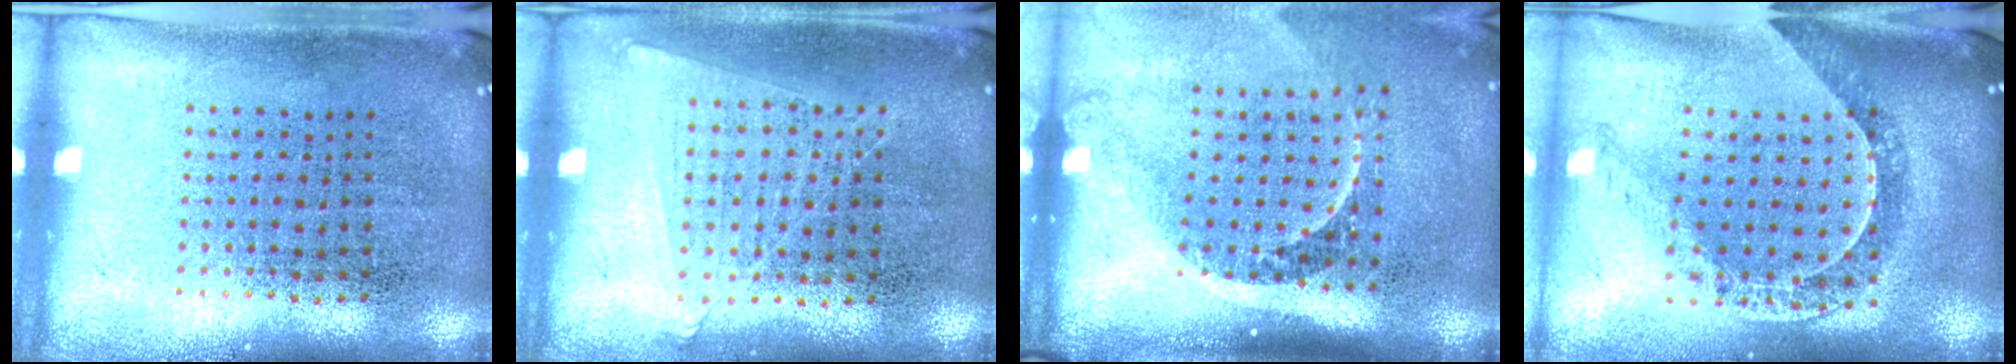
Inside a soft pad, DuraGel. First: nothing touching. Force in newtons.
{"total": 1.1, "press": 1.0, "slide": 0.4}
{"total": 2.3, "press": 1.5, "slide": 1.7}
{"total": 1.0, "press": 1.0, "slide": 0.2}